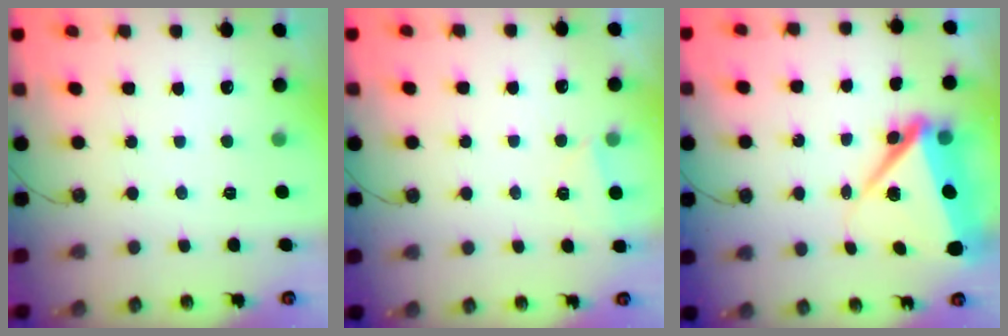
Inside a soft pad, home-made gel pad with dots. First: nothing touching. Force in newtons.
{"total": 1.7, "press": 1.7, "slide": 0.3}
{"total": 11.0, "press": 10.9, "slide": 1.5}